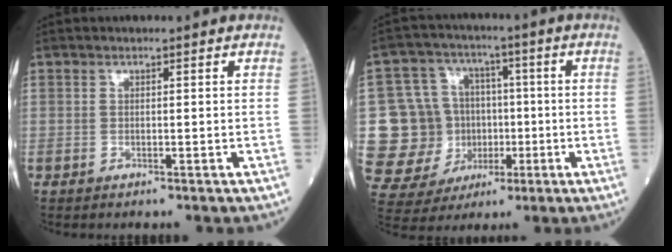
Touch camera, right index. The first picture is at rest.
{"total": 13.5, "force": [-0.9, 12.0, 6.2], "torque": [-0.132, 0.041, 0.013]}